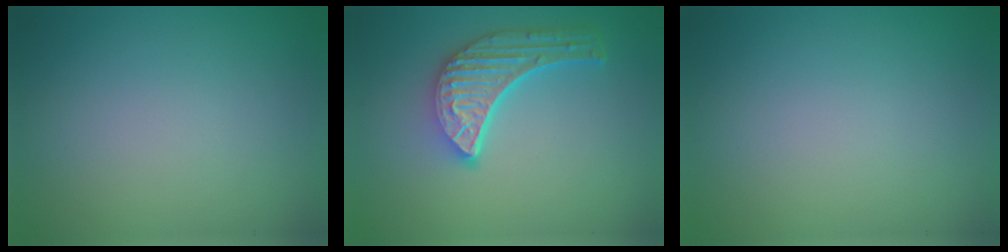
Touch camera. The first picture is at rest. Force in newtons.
{"total": 5.7, "press": 4.3, "slide": 3.7}
{"total": 0.0}